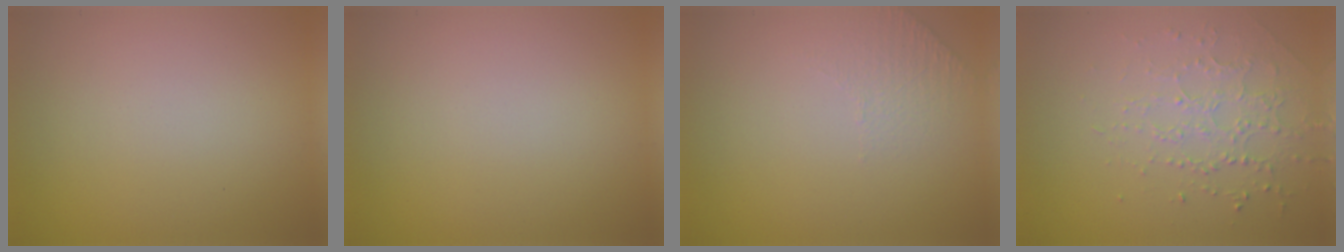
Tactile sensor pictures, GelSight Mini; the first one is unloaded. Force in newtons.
{"total": 0.0}
{"total": 1.2, "press": 0.7, "slide": 0.9}
{"total": 1.7, "press": 1.5, "slide": 0.8}